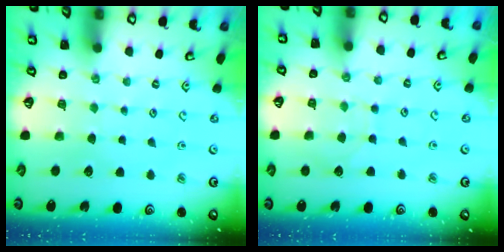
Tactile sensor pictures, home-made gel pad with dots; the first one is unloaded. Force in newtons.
{"total": 5.4, "press": 5.4, "slide": 0.1}